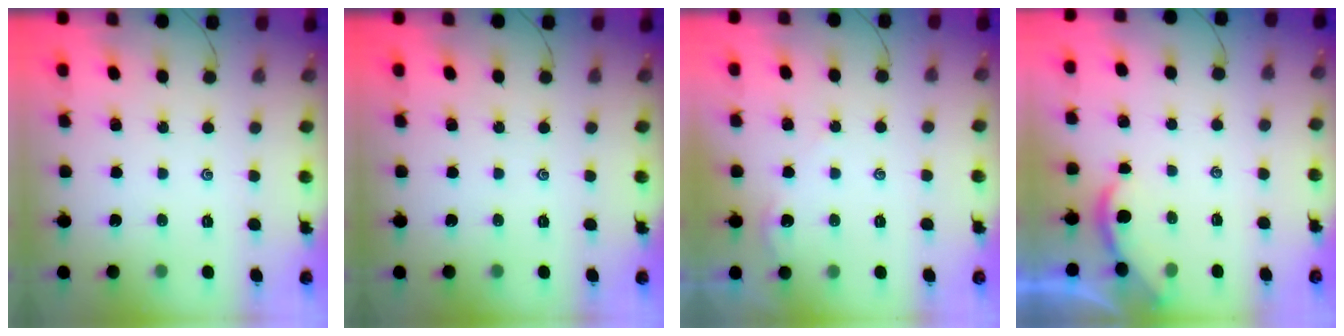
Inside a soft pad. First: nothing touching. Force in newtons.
{"total": 0.0}
{"total": 0.6, "press": 0.5, "slide": 0.3}
{"total": 1.5, "press": 1.5, "slide": 0.2}